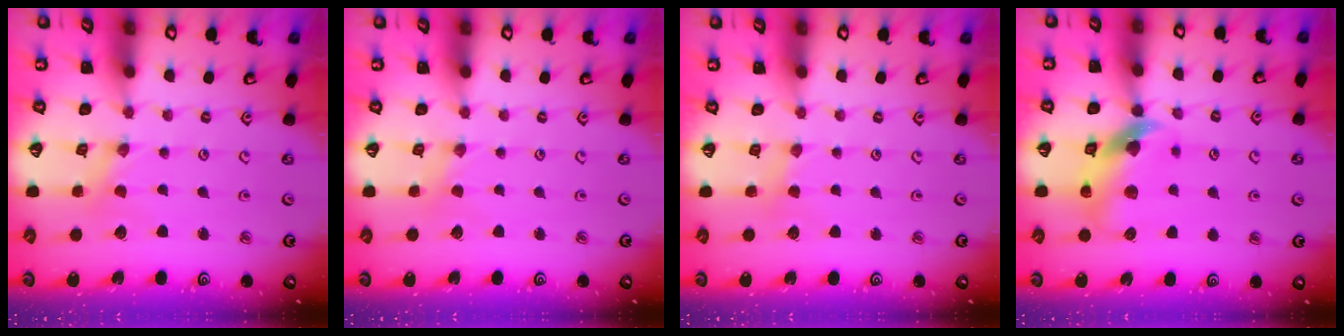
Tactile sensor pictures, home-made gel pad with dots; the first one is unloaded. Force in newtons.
{"total": 0.6, "press": 0.6, "slide": 0.2}
{"total": 2.2, "press": 2.2, "slide": 0.4}
{"total": 12.3, "press": 12.2, "slide": 1.8}